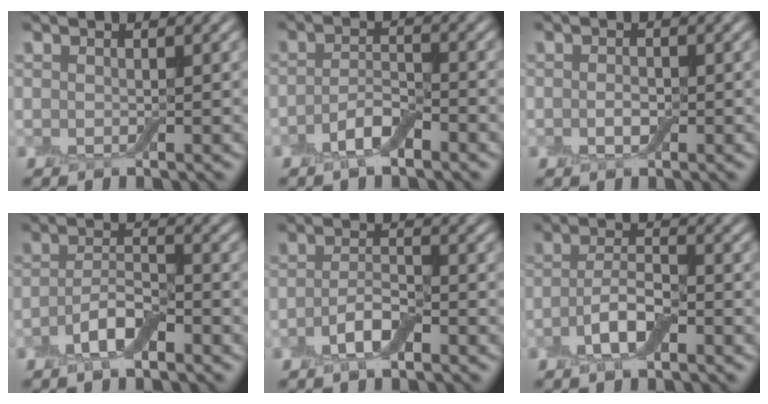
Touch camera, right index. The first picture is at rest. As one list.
[{"total": 2.9, "force": [-1.7, 1.1, 2.1], "torque": [-0.043, 0.006, -0.035]}, {"total": 1.3, "force": [-0.3, 0.7, 1.0], "torque": [-0.019, 0.002, -0.008]}, {"total": 3.6, "force": [-1.8, 1.4, 2.7], "torque": [-0.054, 0.006, -0.038]}, {"total": 2.9, "force": [-1.4, 1.1, 2.3], "torque": [-0.047, 0.004, -0.032]}, {"total": 3.7, "force": [-1.5, 1.4, 3.0], "torque": [-0.063, 0.003, -0.033]}]